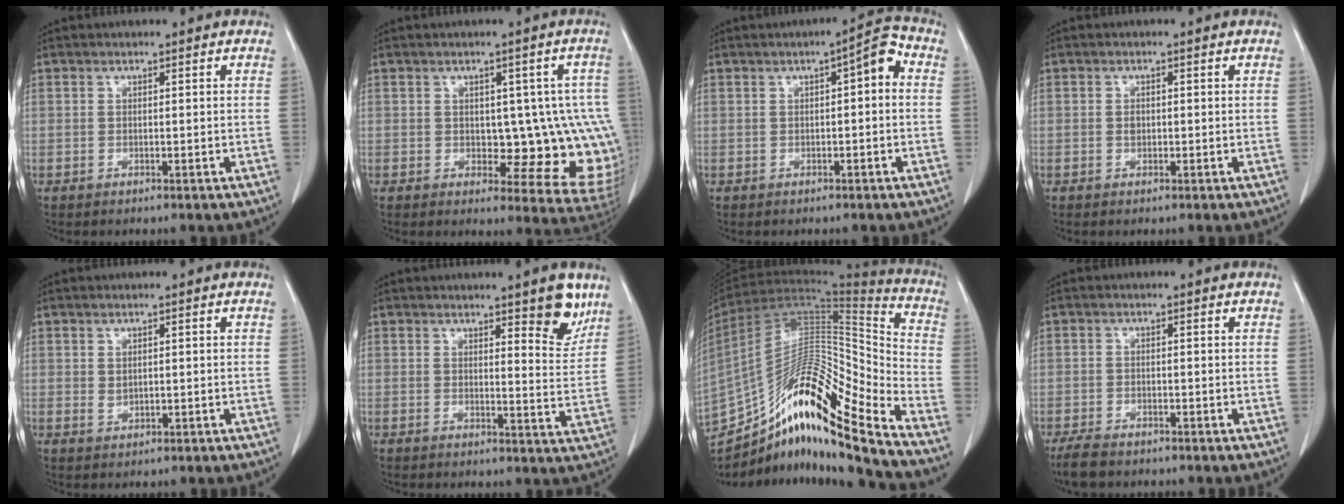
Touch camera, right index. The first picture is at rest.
{"total": 11.9, "force": [-0.6, 5.6, 10.5], "torque": [-0.090, 0.006, 0.008]}
{"total": 4.5, "force": [0.5, 1.1, 4.3], "torque": [-0.057, 0.022, 0.002]}
{"total": 0.9, "force": [-0.2, 0.6, 0.5], "torque": [-0.007, 0.004, -0.001]}
{"total": 1.1, "force": [0.3, 0.7, 0.8], "torque": [-0.014, -0.003, 0.013]}
{"total": 6.2, "force": [4.5, 1.1, 4.1], "torque": [-0.046, -0.020, 0.052]}
{"total": 23.6, "force": [-17.1, 2.1, 16.2], "torque": [-0.296, 0.027, -0.299]}
{"total": 3.6, "force": [-3.0, 1.3, 1.5], "torque": [-0.029, -0.004, -0.048]}